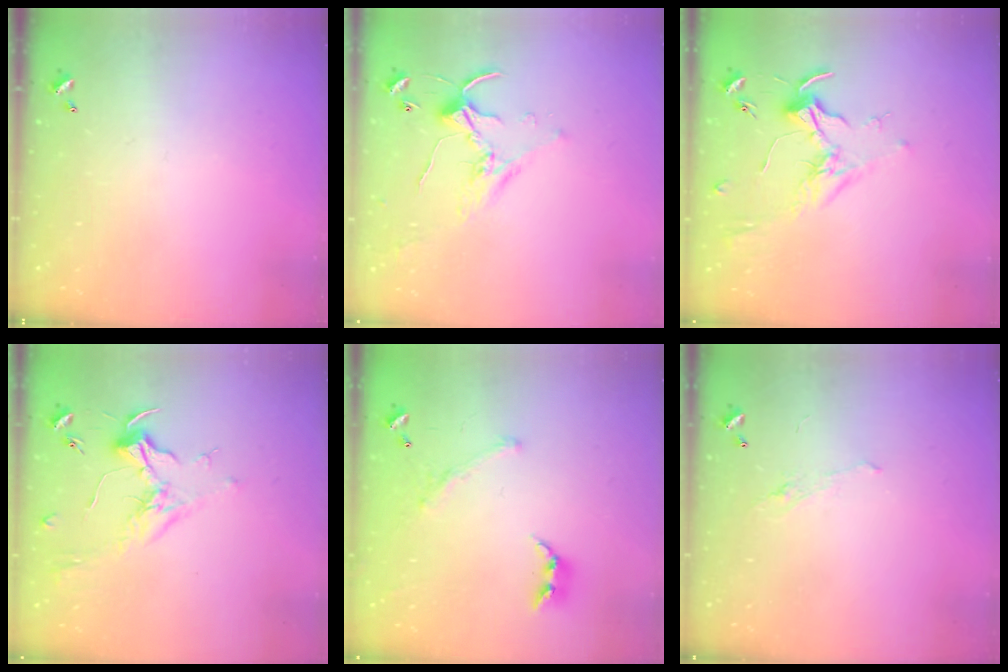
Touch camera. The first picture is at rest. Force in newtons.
{"total": 1.5, "press": 1.5, "slide": 0.3}
{"total": 1.8, "press": 1.6, "slide": 0.7}
{"total": 1.8, "press": 1.7, "slide": 0.7}
{"total": 1.5, "press": 1.0, "slide": 1.2}
{"total": 2.2, "press": 2.1, "slide": 0.8}